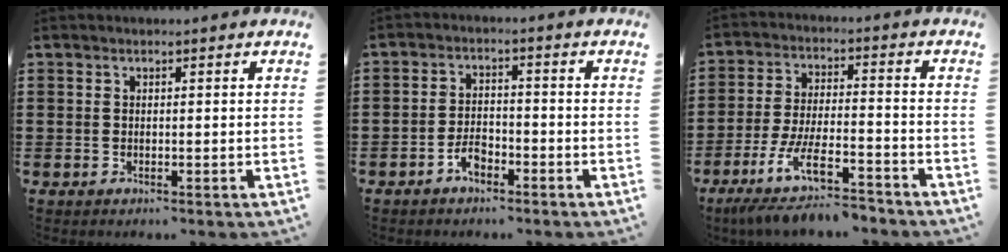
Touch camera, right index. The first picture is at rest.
{"total": 3.4, "force": [-2.4, 1.4, 2.1], "torque": [-0.051, 0.002, -0.050]}
{"total": 9.9, "force": [-7.4, 2.0, 6.3], "torque": [-0.129, 0.005, -0.142]}